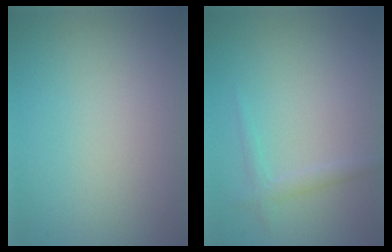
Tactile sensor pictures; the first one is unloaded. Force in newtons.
{"total": 1.3, "press": 1.3, "slide": 0.0}